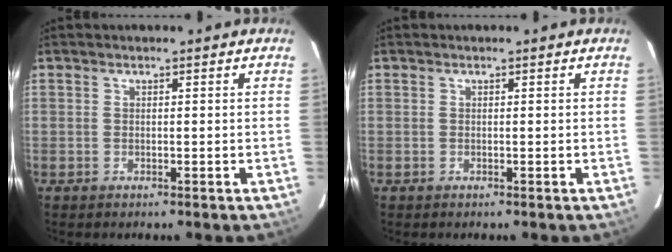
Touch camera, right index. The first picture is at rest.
{"total": 0.0}